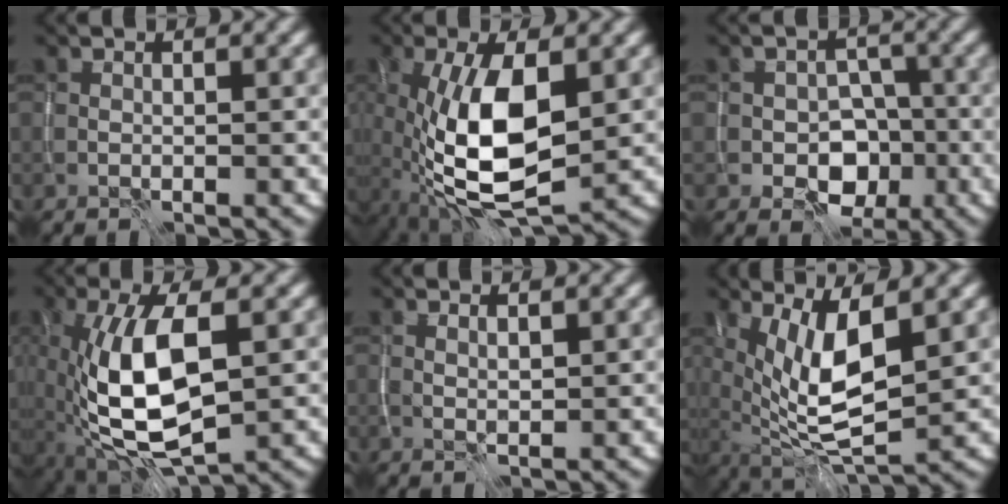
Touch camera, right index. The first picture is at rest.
{"total": 10.5, "force": [-1.3, 4.5, 9.4], "torque": [-0.190, -0.004, -0.025]}
{"total": 4.5, "force": [-1.7, 3.4, 2.4], "torque": [-0.024, -0.004, -0.029]}
{"total": 9.9, "force": [-1.2, 4.4, 8.7], "torque": [-0.176, 0.002, -0.024]}
{"total": 1.0, "force": [0.5, 0.2, 0.8], "torque": [-0.015, -0.005, 0.012]}
{"total": 7.4, "force": [1.4, 2.6, 6.8], "torque": [-0.128, -0.008, 0.027]}